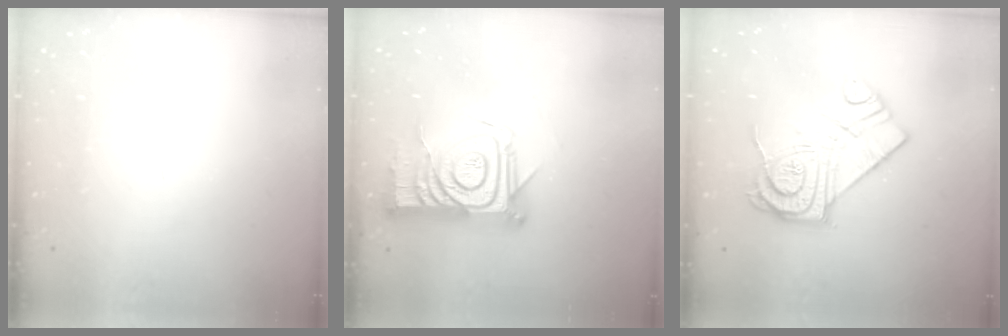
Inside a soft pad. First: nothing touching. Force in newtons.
{"total": 16.2, "press": 16.2, "slide": 1.1}
{"total": 14.3, "press": 14.3, "slide": 0.7}